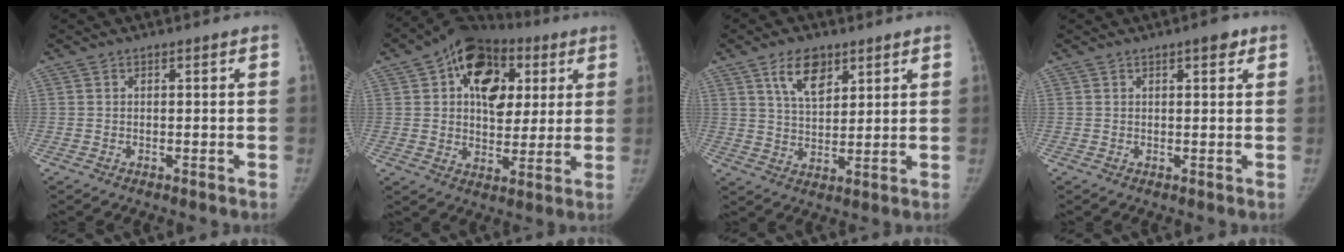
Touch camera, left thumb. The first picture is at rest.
{"total": 17.5, "force": [5.8, 11.8, 11.5], "torque": [-0.128, 0.004, 0.086]}
{"total": 8.0, "force": [4.5, 4.3, 5.0], "torque": [-0.065, -0.027, 0.083]}
{"total": 2.5, "force": [1.4, 0.8, 1.9], "torque": [-0.016, -0.003, 0.016]}